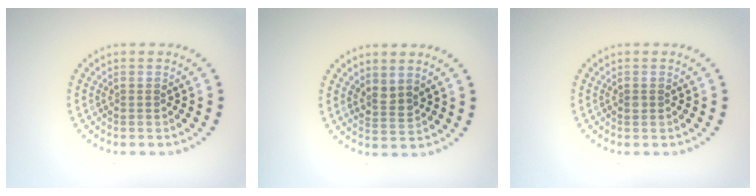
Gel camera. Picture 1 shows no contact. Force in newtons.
{"total": 1.7, "press": 1.3, "slide": 1.0}
{"total": 0.6, "press": 0.6, "slide": 0.1}